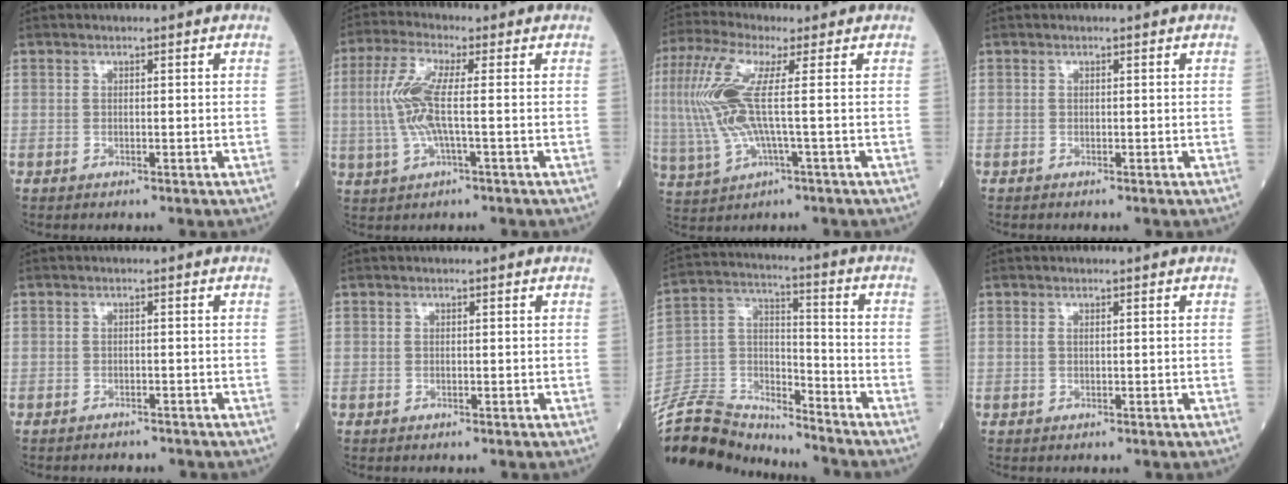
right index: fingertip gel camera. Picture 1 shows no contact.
{"total": 7.7, "force": [0.0, 1.2, 7.6], "torque": [-0.175, 0.008, -0.004]}
{"total": 12.3, "force": [1.3, 1.9, 12.1], "torque": [-0.294, 0.011, 0.021]}
{"total": 0.0}
{"total": 3.2, "force": [-3.0, 1.2, 0.4], "torque": [-0.008, -0.001, -0.037]}
{"total": 0.0}
{"total": 17.2, "force": [-16.8, 2.9, 2.4], "torque": [-0.060, 0.036, -0.294]}
{"total": 0.5, "force": [0.2, 0.0, 0.5], "torque": [-0.017, 0.000, 0.004]}